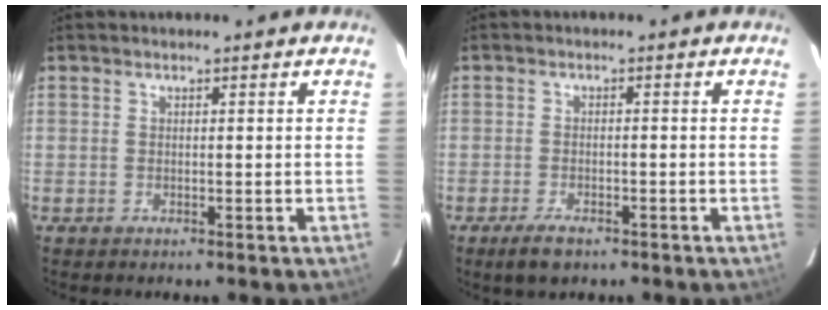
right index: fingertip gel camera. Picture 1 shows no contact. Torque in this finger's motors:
{"motor_torque": [-0.11, 0.02, -0.18, -0.08]}